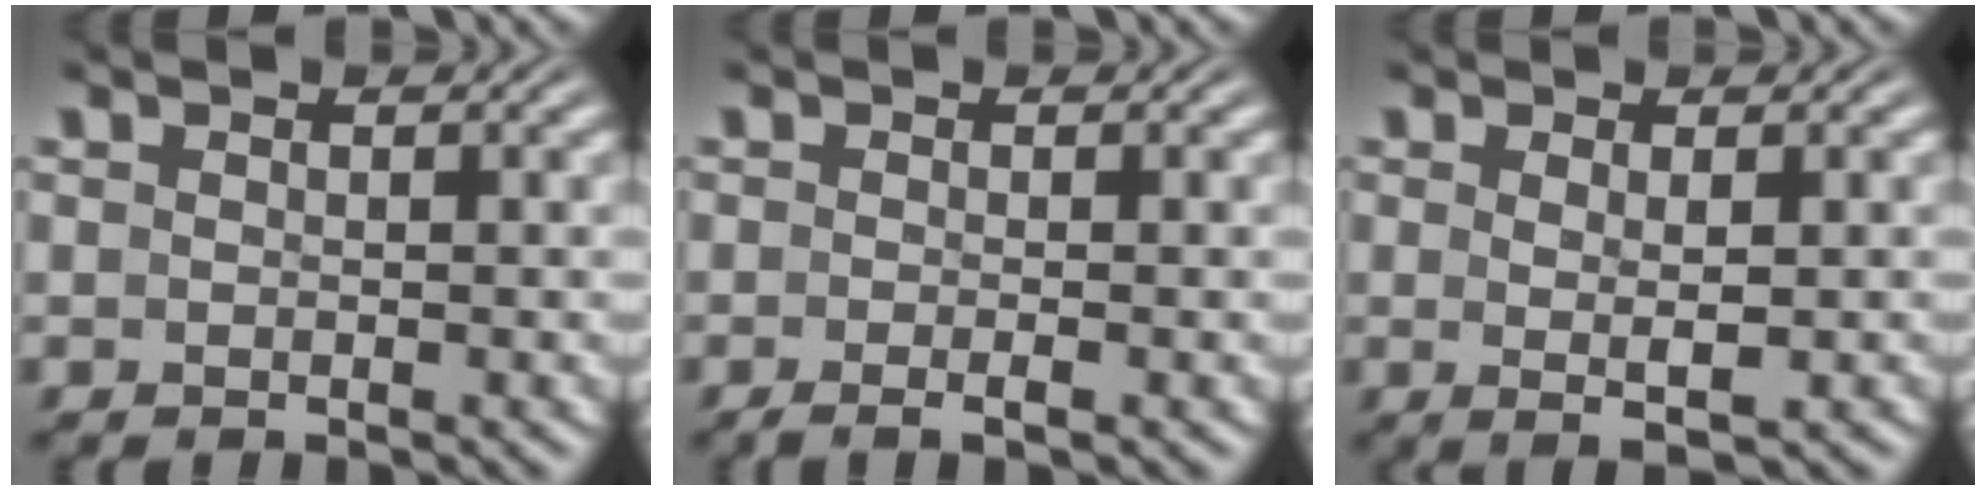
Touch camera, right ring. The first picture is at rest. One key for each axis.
{"total": 1.5, "fx": -1.1, "fy": -0.1, "fz": 1.0, "tx": -0.023, "ty": -0.007, "tz": -0.016}
{"total": 2.3, "fx": -0.2, "fy": -0.3, "fz": 2.3, "tx": -0.038, "ty": -0.014, "tz": 0.009}